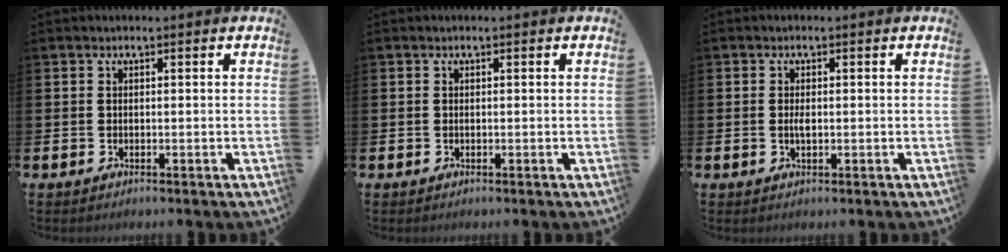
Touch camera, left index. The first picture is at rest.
{"total": 0.0}
{"total": 1.3, "force": [-0.1, 0.5, 1.2], "torque": [-0.021, 0.001, -0.003]}